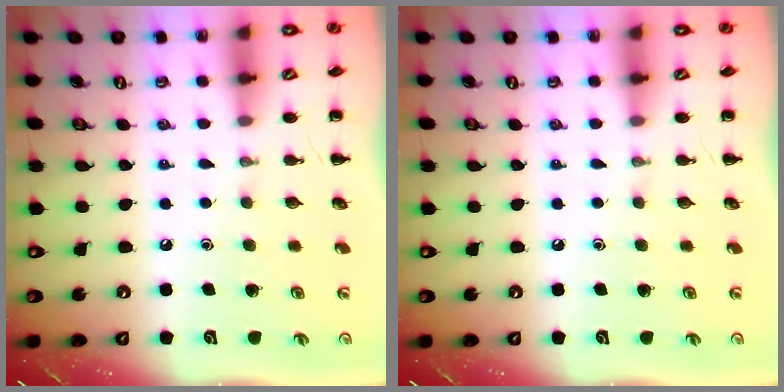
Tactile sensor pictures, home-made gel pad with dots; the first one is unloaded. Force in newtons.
{"total": 0.0}